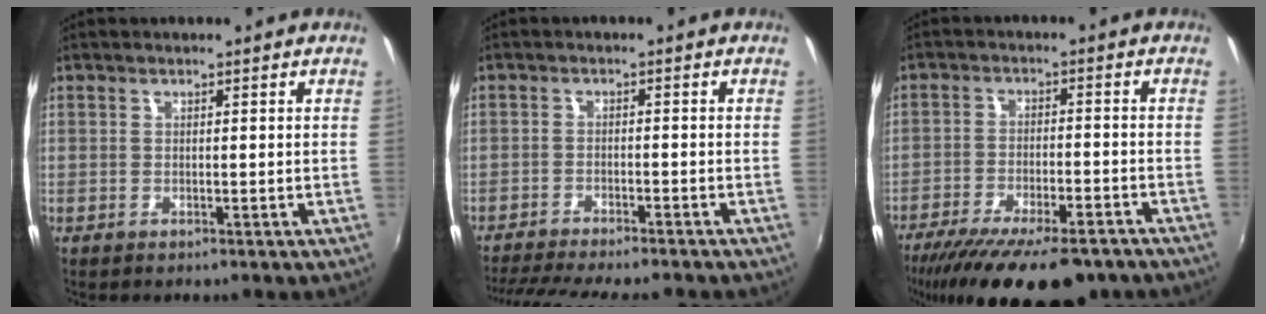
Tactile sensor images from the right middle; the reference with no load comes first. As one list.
[{"total": 12.5, "force": [-11.1, 1.1, 5.7], "torque": [-0.123, -0.025, -0.171]}, {"total": 19.6, "force": [-15.1, 5.7, 11.1], "torque": [-0.211, -0.047, -0.223]}]